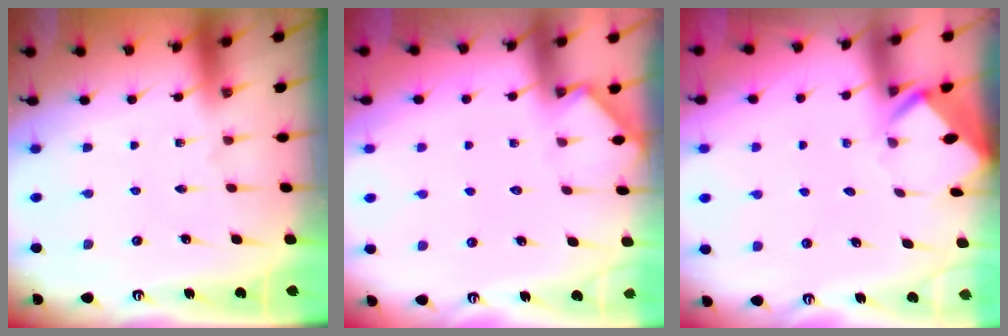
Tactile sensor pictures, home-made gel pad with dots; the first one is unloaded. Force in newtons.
{"total": 3.1, "press": 3.1, "slide": 0.4}
{"total": 3.1, "press": 3.1, "slide": 0.1}